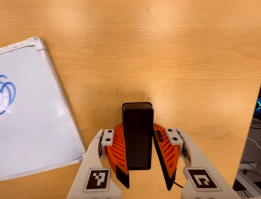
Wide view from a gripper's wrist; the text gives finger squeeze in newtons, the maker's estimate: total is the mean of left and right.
{"total": 6.3, "left": 5.8, "right": 6.8}